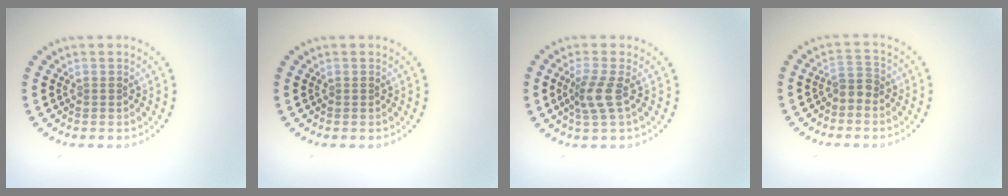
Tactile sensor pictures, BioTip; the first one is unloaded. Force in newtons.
{"total": 0.0}
{"total": 2.4, "press": 1.9, "slide": 1.5}
{"total": 1.8, "press": 1.4, "slide": 1.2}